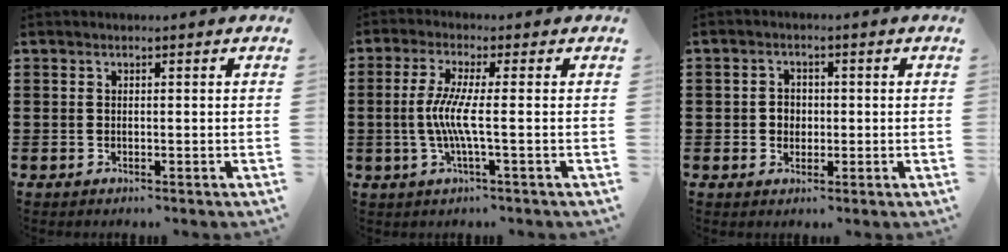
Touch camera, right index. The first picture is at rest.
{"total": 5.7, "force": [-0.7, -0.3, 5.7], "torque": [-0.132, -0.019, -0.026]}
{"total": 2.3, "force": [-0.2, 2.1, 0.8], "torque": [-0.023, 0.007, -0.007]}